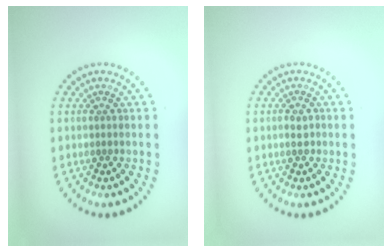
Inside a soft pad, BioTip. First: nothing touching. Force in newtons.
{"total": 1.1, "press": 1.1, "slide": 0.2}